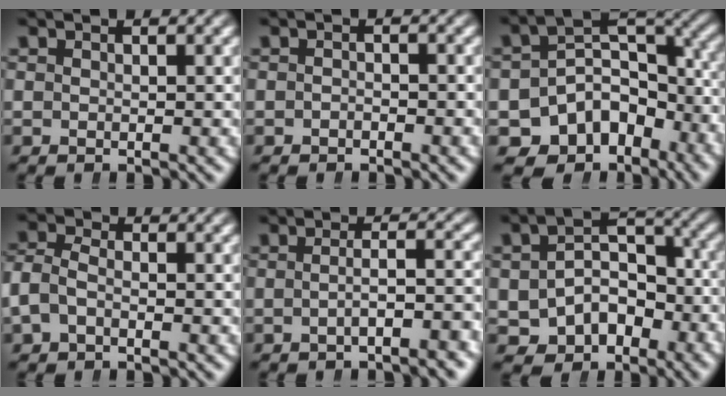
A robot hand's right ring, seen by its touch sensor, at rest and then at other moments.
{"total": 0.5, "force": [-0.5, -0.1, 0.0], "torque": [0.005, 0.001, -0.011]}
{"total": 14.7, "force": [-6.0, 11.5, 7.0], "torque": [-0.135, -0.051, -0.086]}
{"total": 3.5, "force": [-0.5, 2.8, 2.0], "torque": [-0.056, -0.011, -0.008]}
{"total": 3.3, "force": [-2.1, 0.0, 2.5], "torque": [-0.032, 0.000, -0.033]}
{"total": 8.3, "force": [-2.7, 6.9, 3.8], "torque": [-0.081, -0.036, -0.032]}